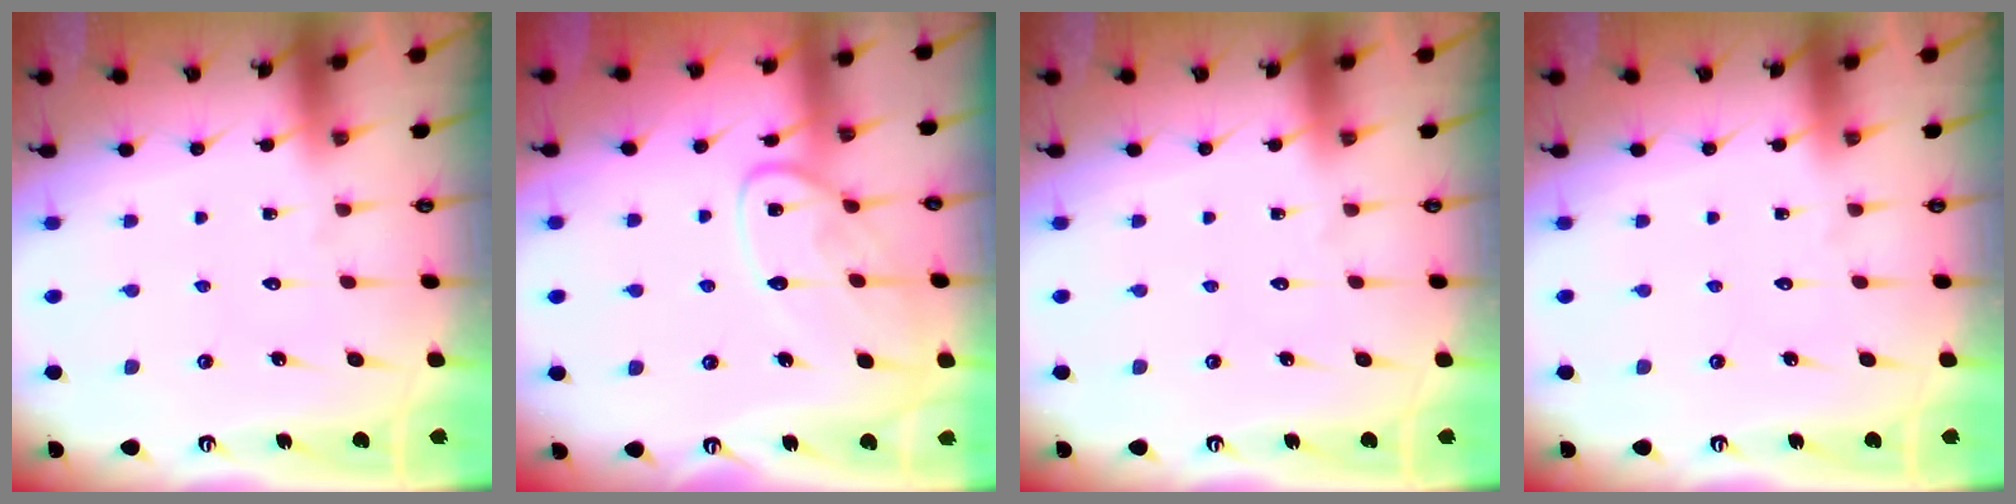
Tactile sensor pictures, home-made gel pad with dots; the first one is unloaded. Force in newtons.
{"total": 13.0, "press": 12.9, "slide": 1.0}
{"total": 0.0}
{"total": 0.0}